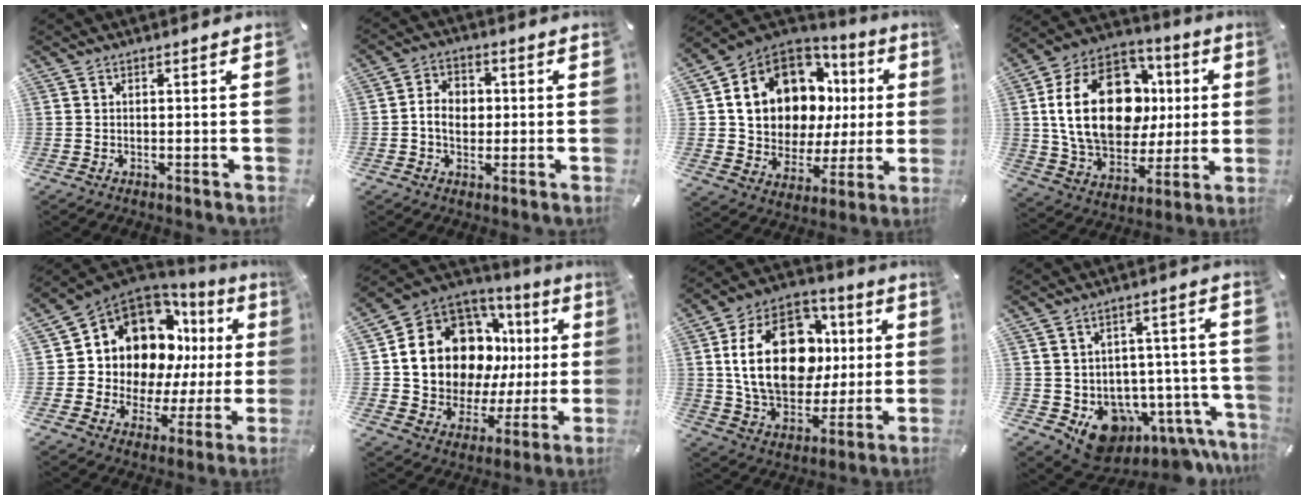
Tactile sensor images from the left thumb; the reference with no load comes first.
{"total": 6.4, "force": [-0.5, 5.2, 3.6], "torque": [-0.072, 0.011, -0.012]}
{"total": 15.1, "force": [5.8, 11.5, 7.9], "torque": [-0.136, -0.053, 0.117]}
{"total": 25.9, "force": [3.4, 17.8, 18.5], "torque": [-0.351, 0.007, 0.066]}
{"total": 13.2, "force": [6.3, 9.9, 6.0], "torque": [-0.106, -0.079, 0.122]}
{"total": 16.9, "force": [5.9, 13.0, 9.1], "torque": [-0.171, -0.058, 0.122]}
{"total": 24.5, "force": [3.1, 16.9, 17.4], "torque": [-0.316, 0.005, 0.058]}
{"total": 11.9, "force": [-6.3, 8.0, 6.1], "torque": [-0.071, 0.012, -0.101]}